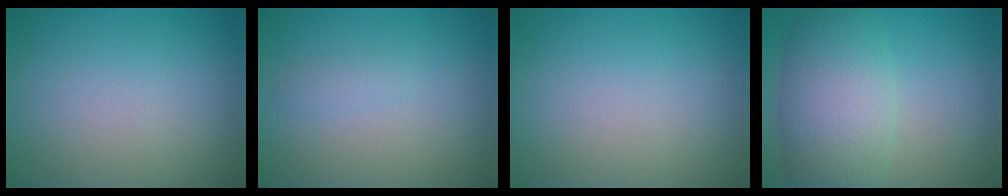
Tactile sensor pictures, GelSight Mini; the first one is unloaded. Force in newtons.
{"total": 1.0, "press": 1.0, "slide": 0.1}
{"total": 0.0}
{"total": 7.2, "press": 7.2, "slide": 0.6}